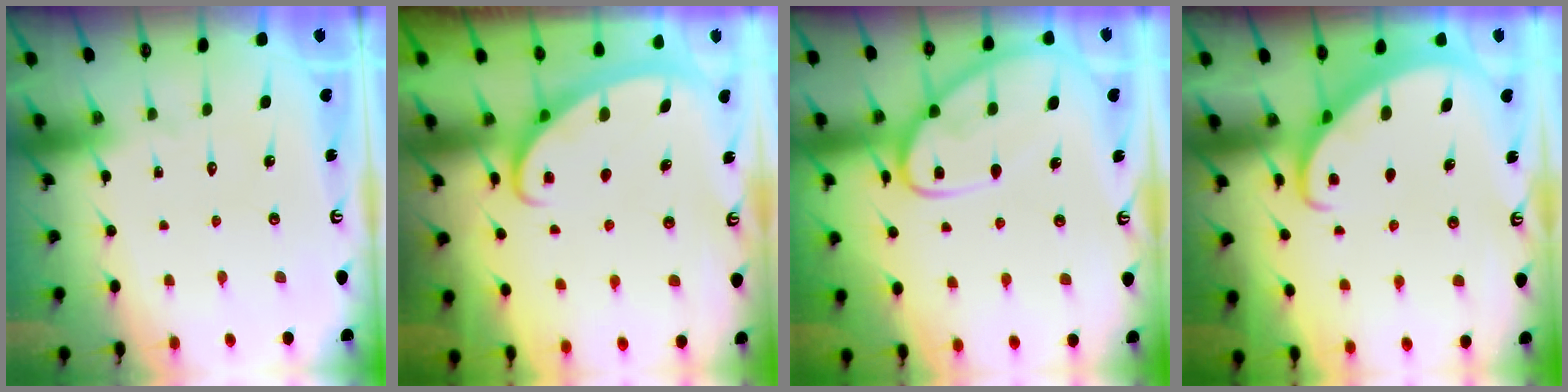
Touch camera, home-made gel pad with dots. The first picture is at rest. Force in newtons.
{"total": 2.6, "press": 2.6, "slide": 0.4}
{"total": 12.8, "press": 12.8, "slide": 1.2}
{"total": 2.6, "press": 2.6, "slide": 0.1}